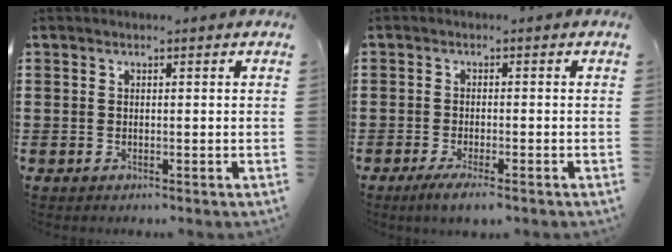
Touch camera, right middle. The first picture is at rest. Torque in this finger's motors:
{"motor_torque": [2.14, 0.00, 0.24, 0.20]}